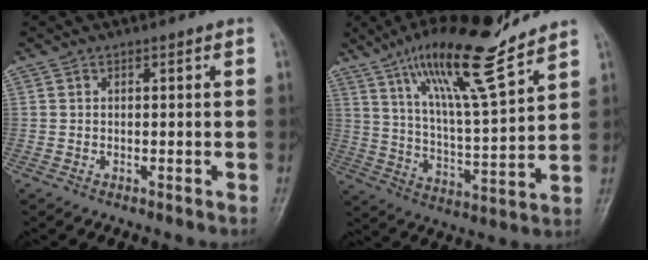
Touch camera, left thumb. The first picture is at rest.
{"total": 17.7, "force": [12.6, 2.6, 12.2], "torque": [-0.194, -0.066, 0.220]}